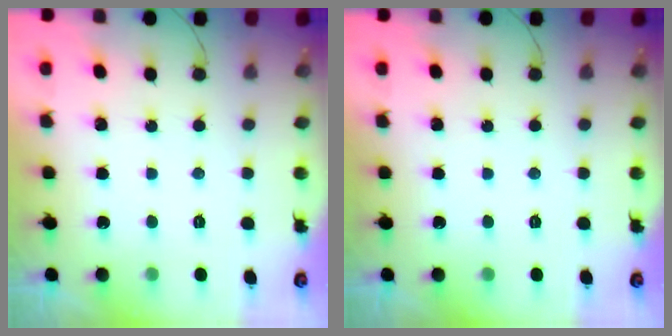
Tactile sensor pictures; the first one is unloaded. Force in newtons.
{"total": 0.0}